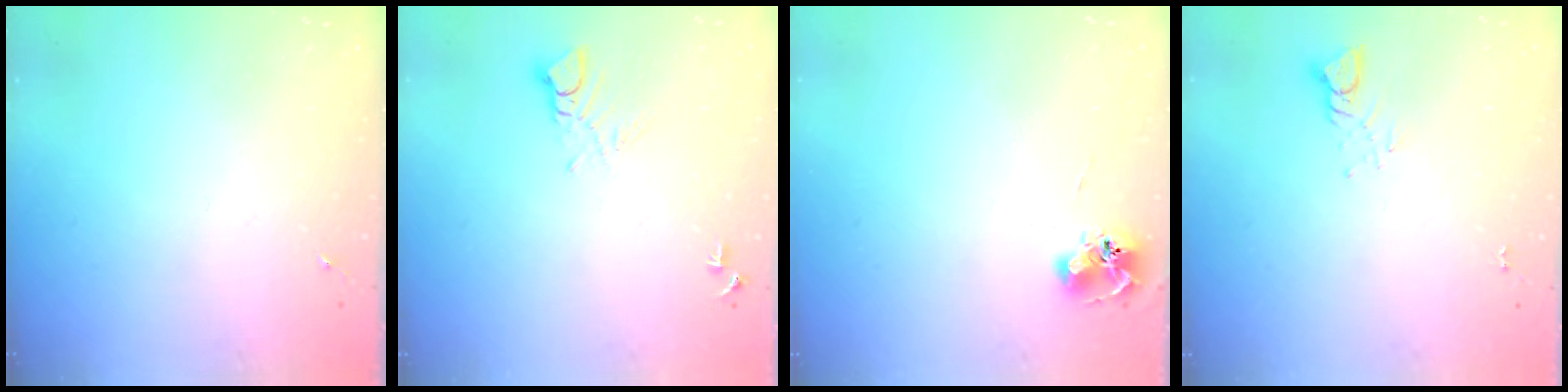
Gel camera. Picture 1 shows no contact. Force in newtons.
{"total": 7.2, "press": 7.2, "slide": 0.8}
{"total": 6.8, "press": 6.8, "slide": 0.9}
{"total": 3.9, "press": 3.8, "slide": 0.3}